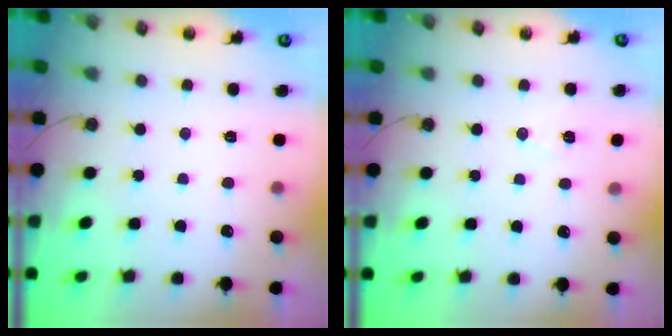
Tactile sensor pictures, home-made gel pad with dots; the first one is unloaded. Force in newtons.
{"total": 7.2, "press": 5.7, "slide": 4.3}